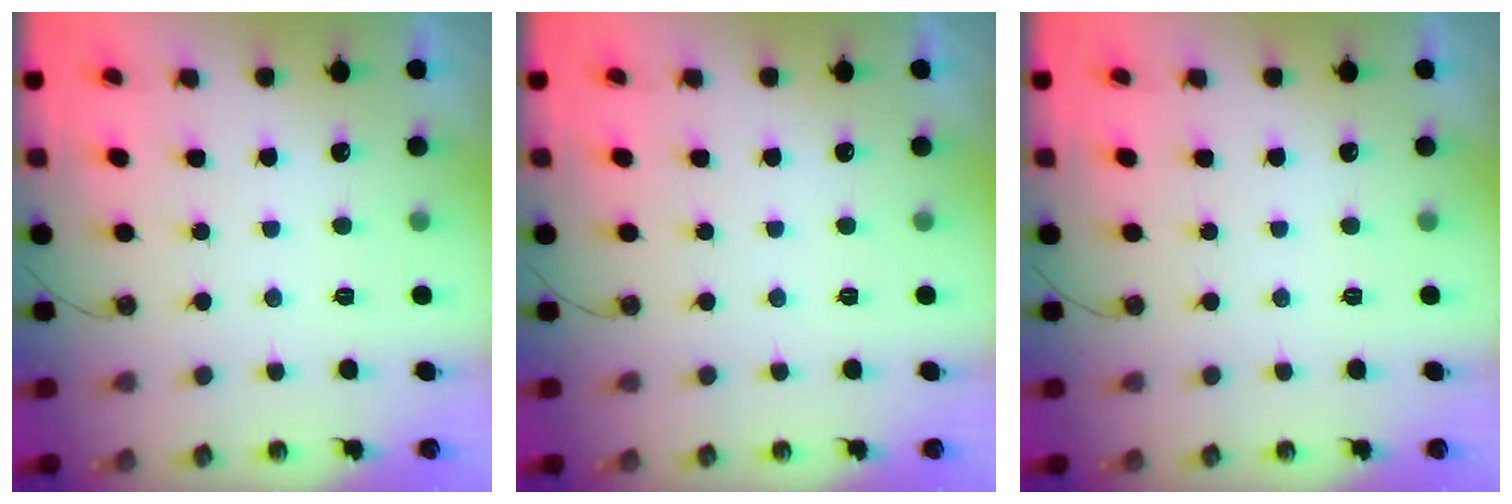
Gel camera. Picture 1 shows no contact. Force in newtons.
{"total": 0.0}
{"total": 0.0}